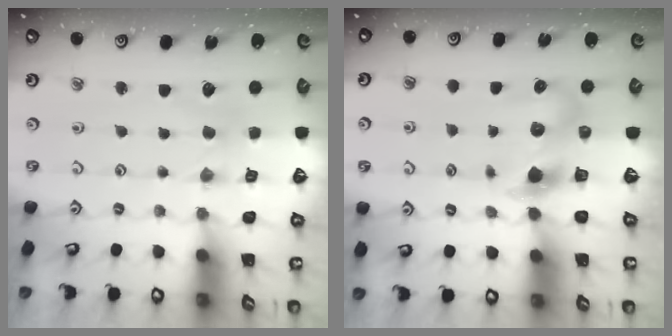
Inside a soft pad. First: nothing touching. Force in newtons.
{"total": 5.7, "press": 5.7, "slide": 0.5}